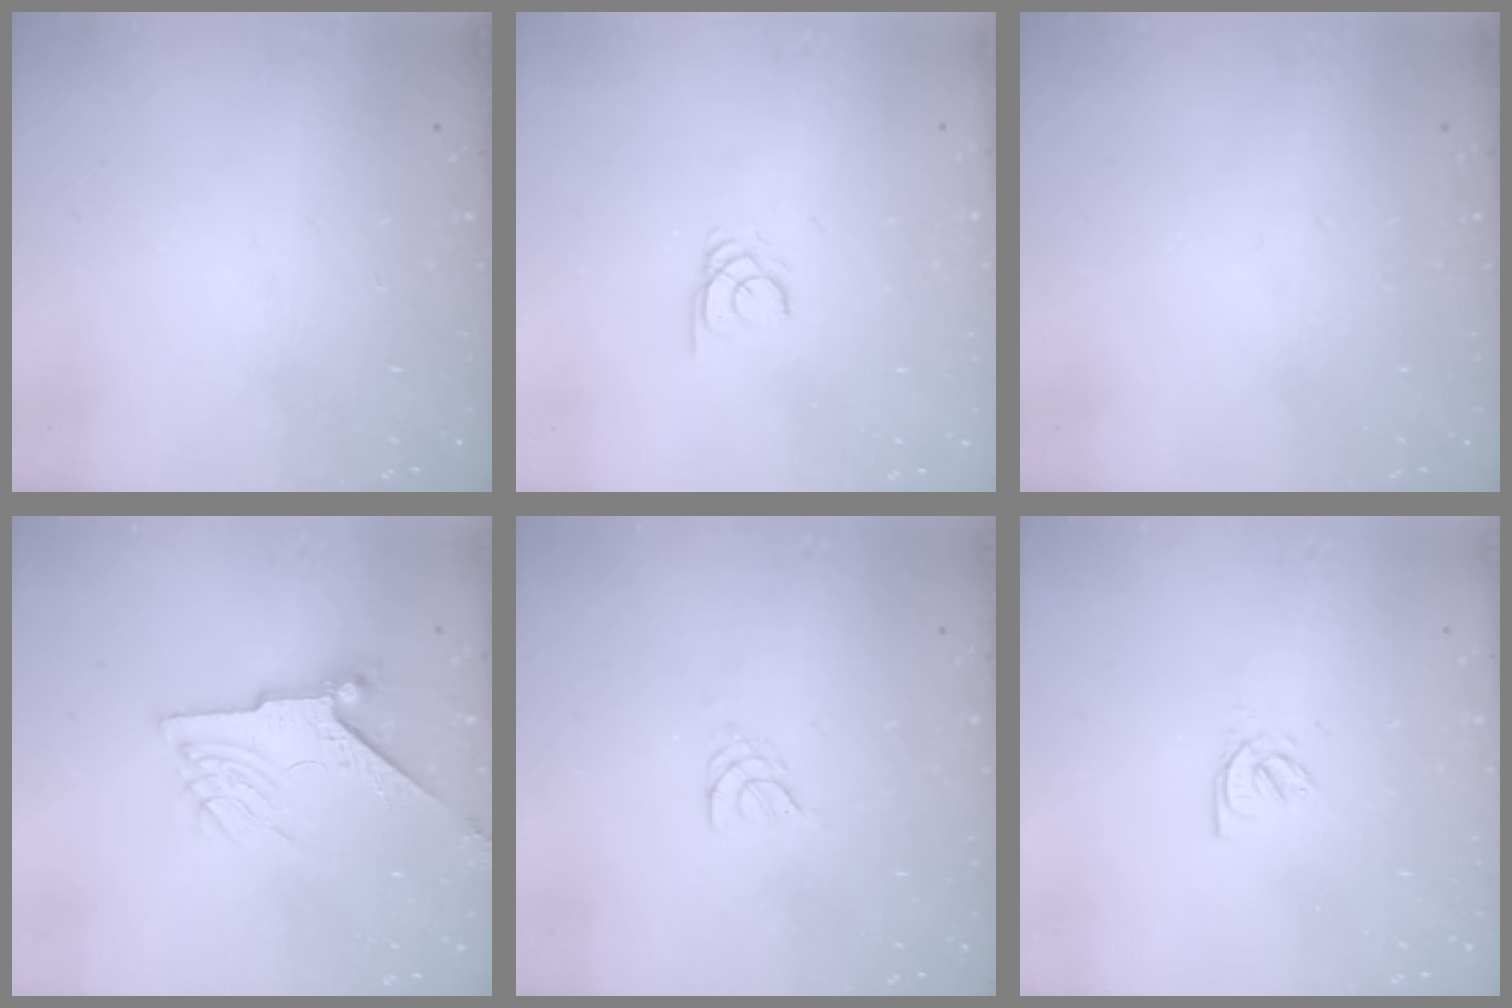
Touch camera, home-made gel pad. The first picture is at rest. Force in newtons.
{"total": 1.7, "press": 1.7, "slide": 0.2}
{"total": 0.0}
{"total": 7.0, "press": 6.9, "slide": 1.0}
{"total": 2.0, "press": 1.9, "slide": 0.4}
{"total": 2.0, "press": 2.0, "slide": 0.4}